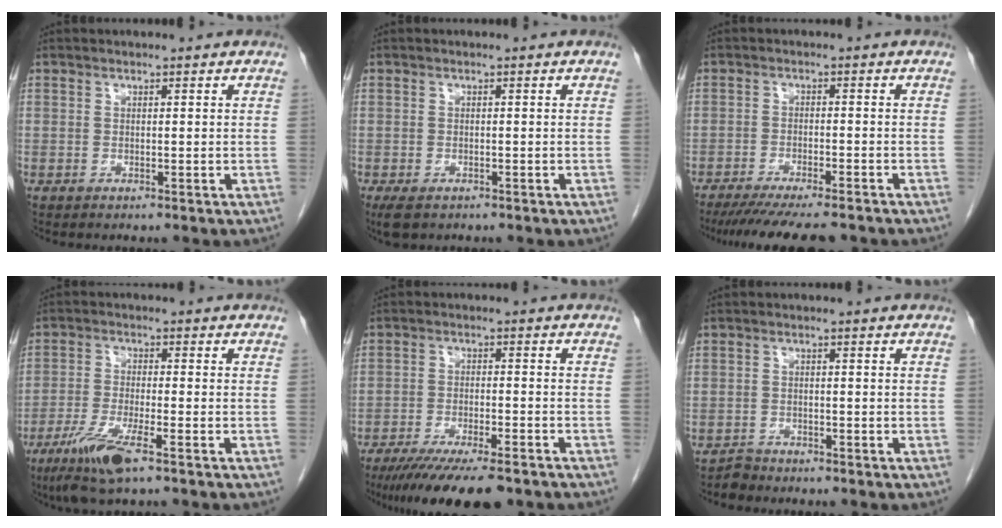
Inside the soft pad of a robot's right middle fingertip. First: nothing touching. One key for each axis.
{"total": 3.0, "fx": -2.0, "fy": 1.5, "fz": 1.7, "tx": -0.033, "ty": -0.007, "tz": -0.029}
{"total": 12.7, "fx": -10.9, "fy": 1.5, "fz": 6.3, "tx": -0.095, "ty": -0.028, "tz": -0.157}
{"total": 8.0, "fx": -4.8, "fy": 0.6, "fz": 6.3, "tx": -0.132, "ty": -0.020, "tz": -0.089}
{"total": 13.4, "fx": -10.5, "fy": 2.2, "fz": 8.0, "tx": -0.125, "ty": -0.027, "tz": -0.163}
{"total": 1.5, "fx": -1.4, "fy": 0.4, "fz": -0.5, "tx": 0.010, "ty": -0.001, "tz": -0.027}